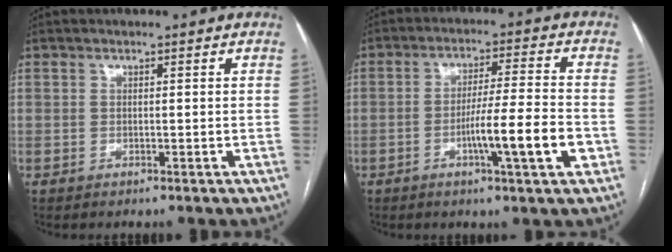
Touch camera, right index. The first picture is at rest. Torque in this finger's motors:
{"motor_torque": [0.33, -0.28, 0.25, 0.06]}